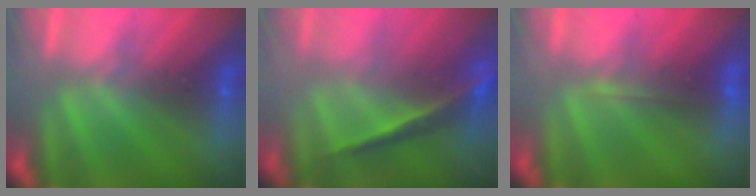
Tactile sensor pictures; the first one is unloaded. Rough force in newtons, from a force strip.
{"total": 2.0}
{"total": 1.9}